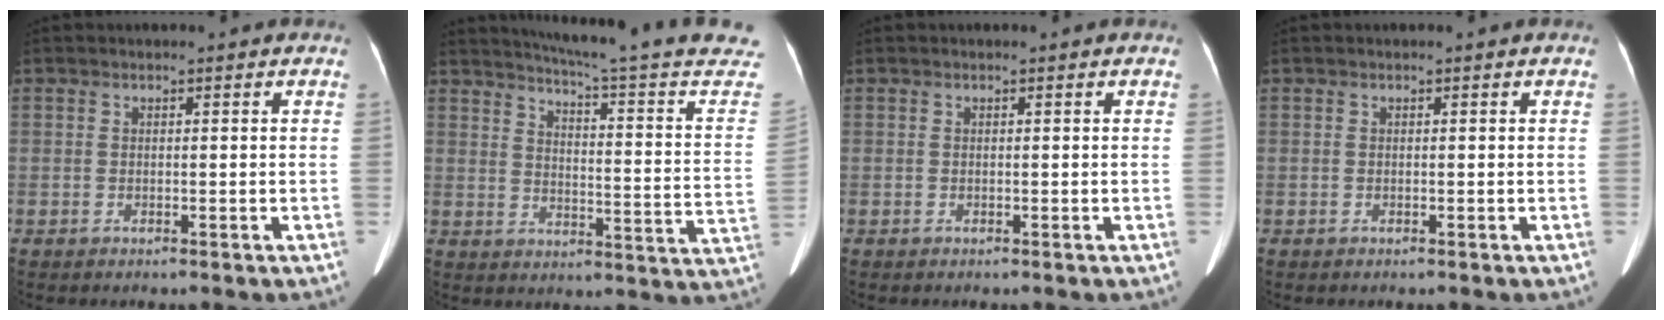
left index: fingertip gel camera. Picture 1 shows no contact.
{"total": 24.2, "force": [21.9, -0.6, 10.2], "torque": [-0.148, -0.091, 0.263]}
{"total": 0.0}
{"total": 0.0}